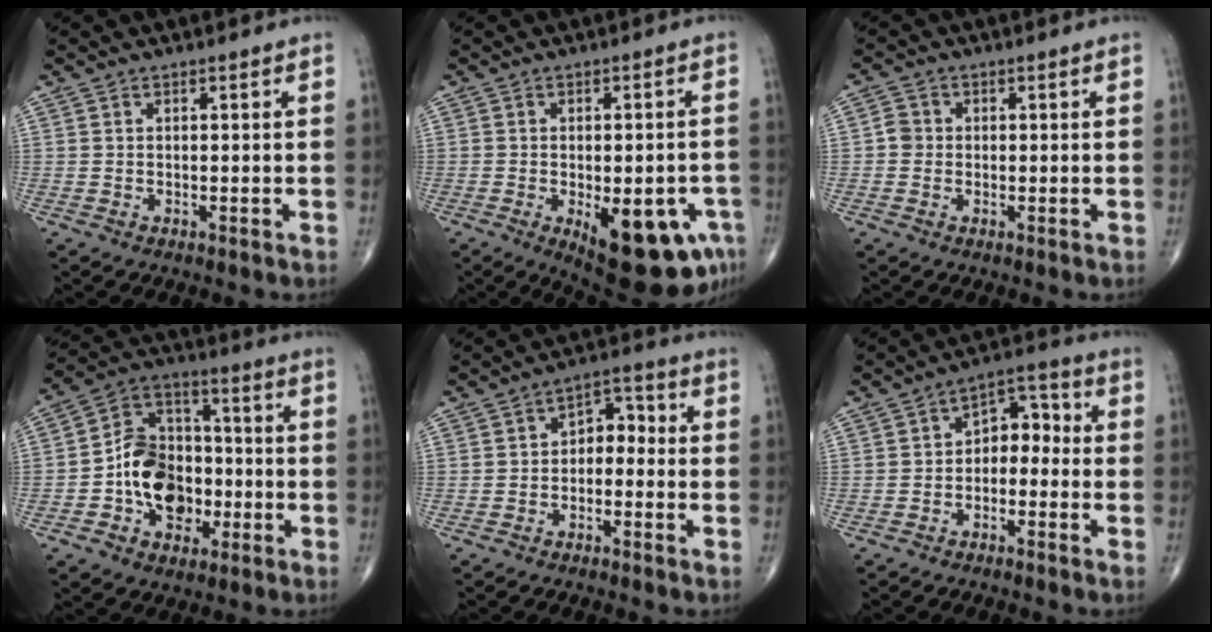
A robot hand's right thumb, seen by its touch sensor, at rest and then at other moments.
{"total": 16.8, "force": [-6.6, 7.0, 13.7], "torque": [-0.129, 0.011, -0.068]}
{"total": 2.4, "force": [-0.3, 2.2, 0.9], "torque": [0.000, 0.008, -0.011]}
{"total": 14.3, "force": [-3.4, 10.8, 8.7], "torque": [-0.102, 0.044, -0.063]}
{"total": 5.4, "force": [-1.5, 3.7, 3.6], "torque": [-0.028, 0.040, -0.039]}
{"total": 6.9, "force": [-1.7, 4.8, 4.7], "torque": [-0.038, 0.047, -0.043]}